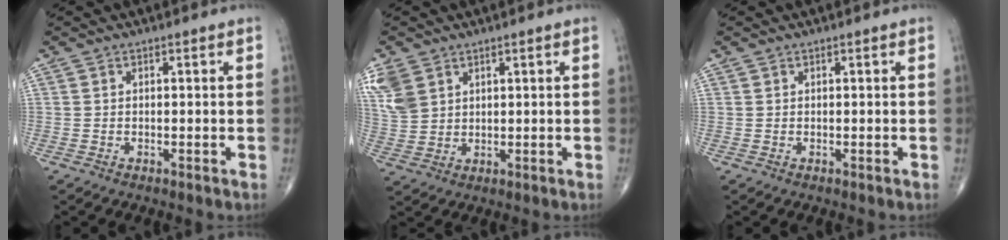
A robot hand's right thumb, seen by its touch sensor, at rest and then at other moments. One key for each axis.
{"total": 7.2, "fx": 3.8, "fy": 5.0, "fz": 3.6, "tx": -0.077, "ty": -0.004, "tz": 0.090}
{"total": 0.0}